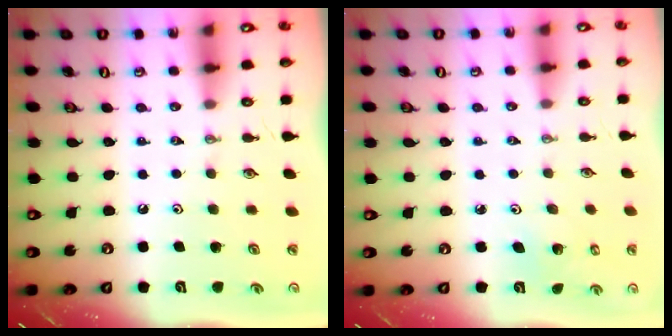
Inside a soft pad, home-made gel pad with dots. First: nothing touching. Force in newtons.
{"total": 3.1, "press": 3.1, "slide": 0.3}